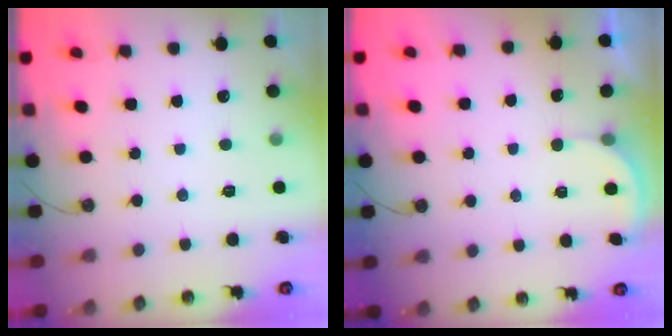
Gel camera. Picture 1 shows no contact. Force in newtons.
{"total": 1.4, "press": 1.3, "slide": 0.5}